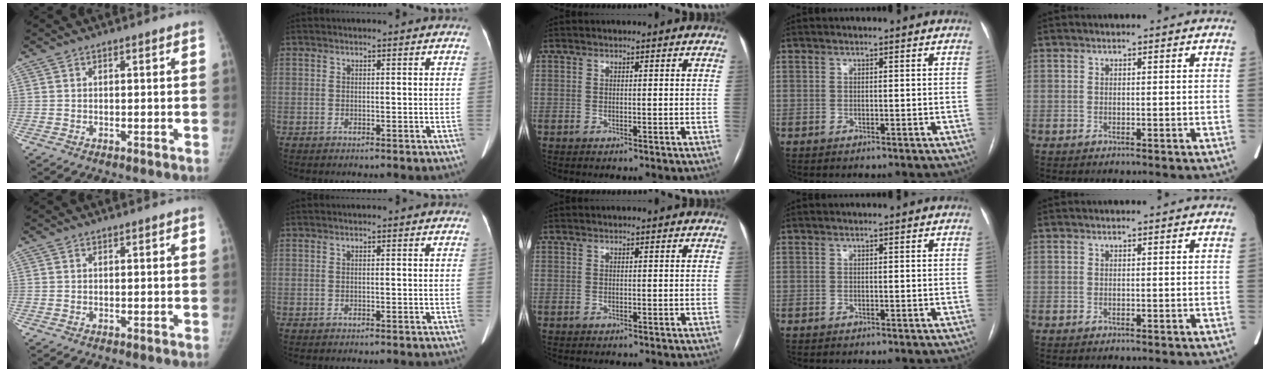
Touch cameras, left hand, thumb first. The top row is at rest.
{}